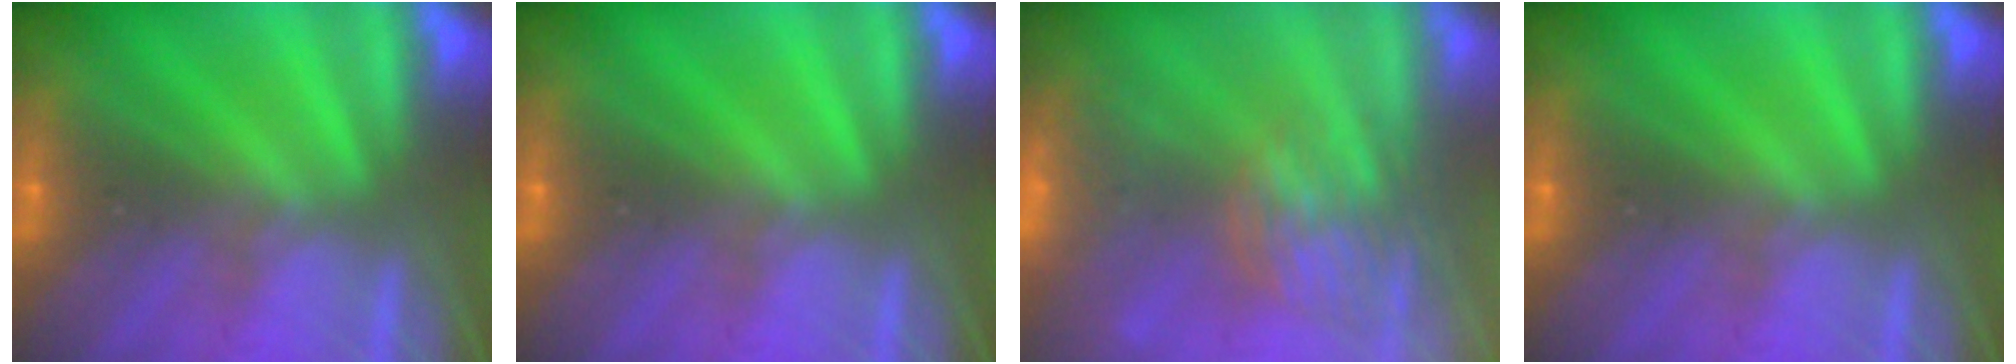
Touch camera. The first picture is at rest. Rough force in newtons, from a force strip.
{"total": 0.0}
{"total": 4.4}
{"total": 0.0}